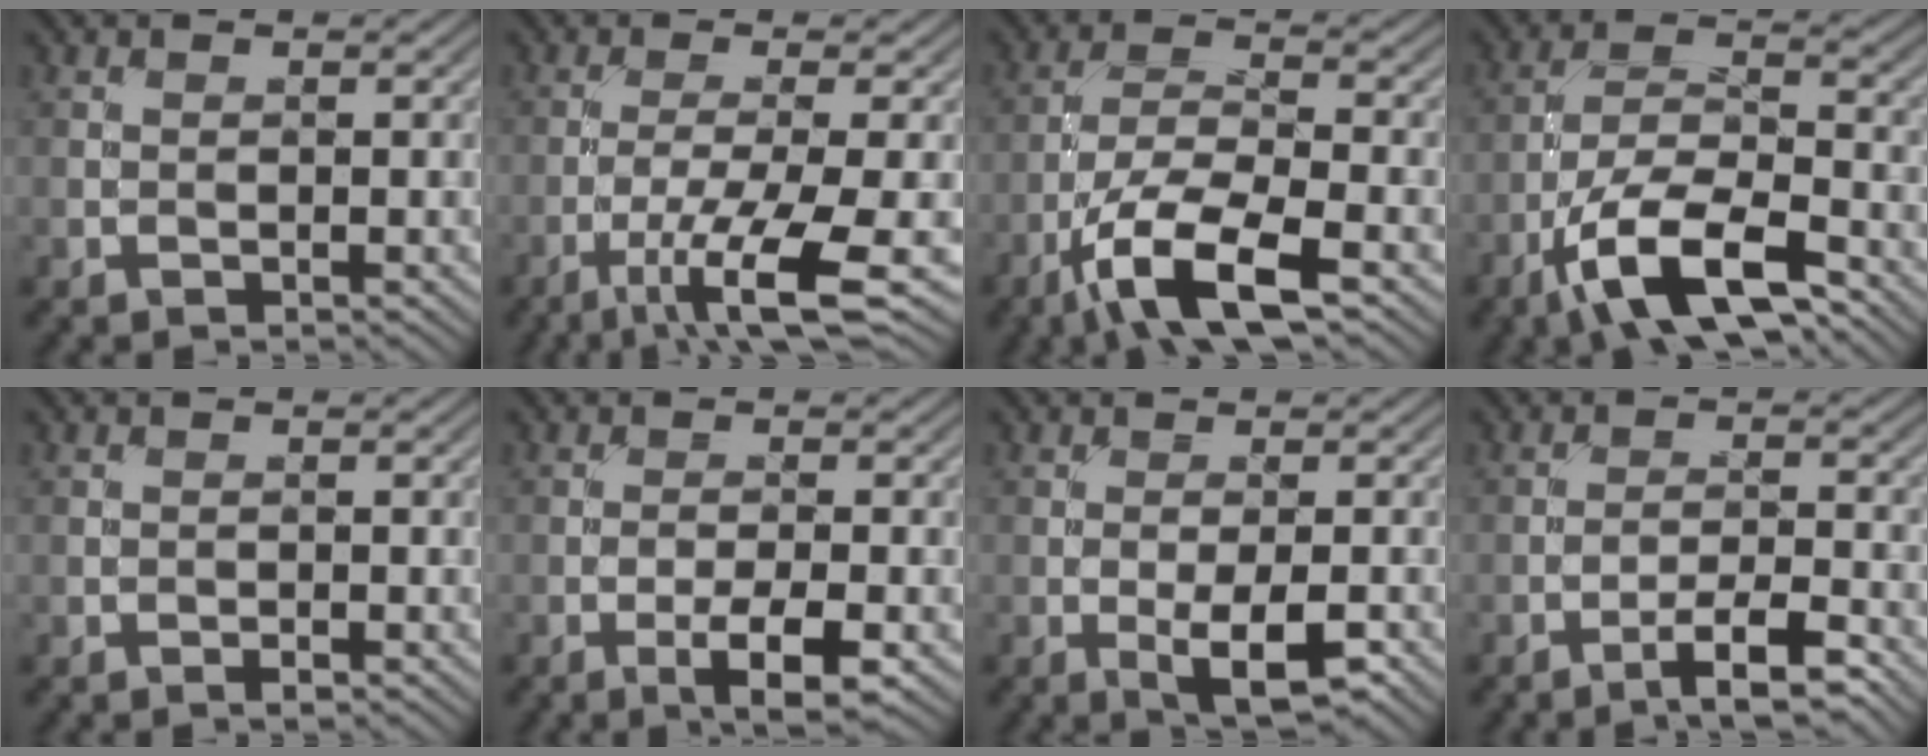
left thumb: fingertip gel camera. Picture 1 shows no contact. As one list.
[{"total": 8.5, "force": [-4.0, 1.3, 7.4], "torque": [-0.126, 0.000, -0.073]}, {"total": 9.7, "force": [-5.3, 2.7, 7.7], "torque": [-0.145, -0.002, -0.108]}, {"total": 11.4, "force": [-6.8, 3.8, 8.3], "torque": [-0.155, 0.001, -0.137]}, {"total": 0.6, "force": [-0.4, 0.2, 0.4], "torque": [-0.006, 0.001, -0.008]}, {"total": 4.5, "force": [-2.1, 0.9, 3.8], "torque": [-0.067, 0.003, -0.033]}, {"total": 4.5, "force": [-1.5, 1.4, 4.0], "torque": [-0.071, -0.001, -0.025]}, {"total": 5.4, "force": [-3.8, 0.8, 3.8], "torque": [-0.061, 0.009, -0.065]}]